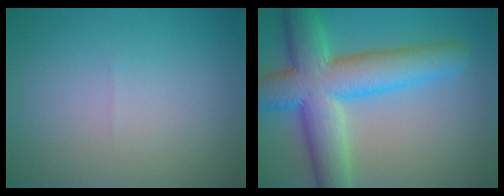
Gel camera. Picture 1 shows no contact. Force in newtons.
{"total": 9.9, "press": 9.9, "slide": 0.6}